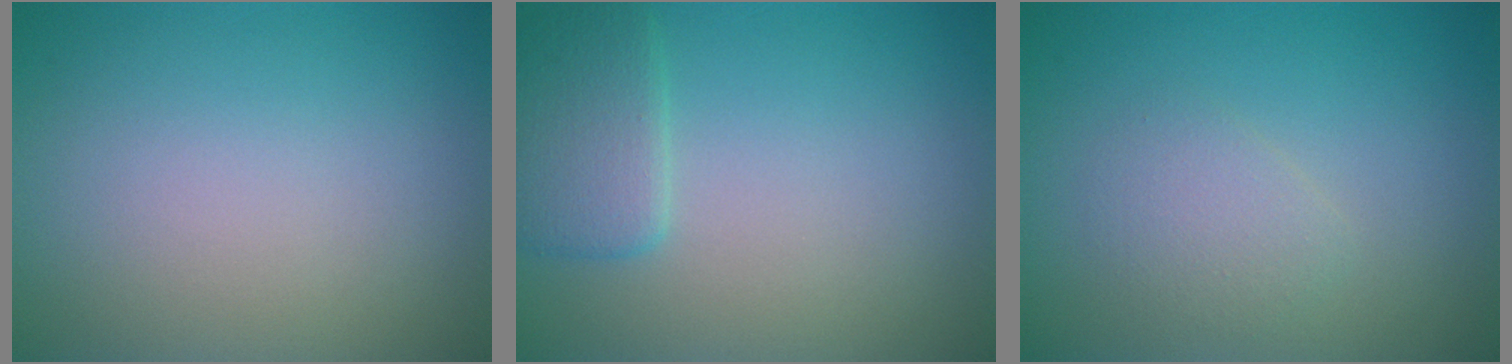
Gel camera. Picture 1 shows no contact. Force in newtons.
{"total": 2.9, "press": 2.9, "slide": 0.1}
{"total": 1.8, "press": 1.8, "slide": 0.1}